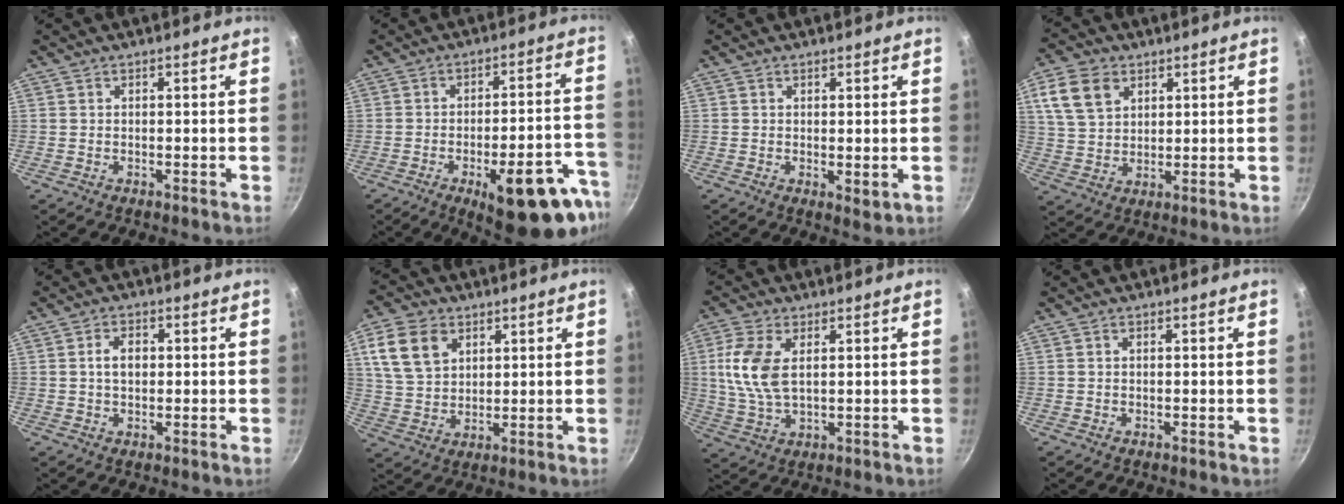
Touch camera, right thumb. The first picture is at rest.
{"total": 19.3, "force": [-9.5, 6.8, 15.4], "torque": [-0.148, 0.040, -0.121]}
{"total": 2.4, "force": [0.5, 1.3, 1.9], "torque": [-0.027, -0.009, 0.008]}
{"total": 9.9, "force": [4.4, 6.9, 5.6], "torque": [-0.093, -0.001, 0.086]}
{"total": 3.7, "force": [0.3, 2.5, 2.7], "torque": [-0.033, 0.009, 0.004]}
{"total": 11.1, "force": [4.5, 7.8, 6.4], "torque": [-0.106, -0.004, 0.089]}
{"total": 9.8, "force": [2.1, 5.3, 8.0], "torque": [-0.168, -0.002, 0.044]}
{"total": 0.0}